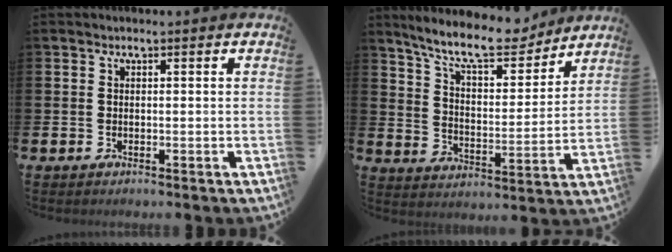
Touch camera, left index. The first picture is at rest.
{"total": 10.8, "force": [9.7, 2.4, 4.1], "torque": [-0.102, -0.058, 0.170]}